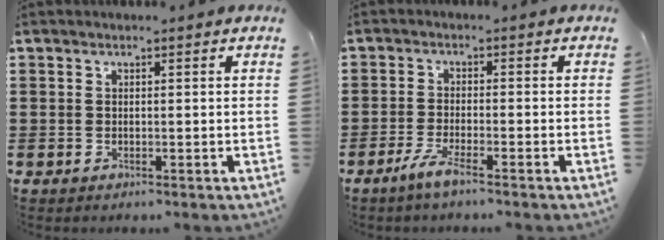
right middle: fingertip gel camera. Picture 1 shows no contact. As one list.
[{"total": 3.7, "force": [-2.7, 0.1, 2.6], "torque": [-0.056, -0.006, -0.052]}]